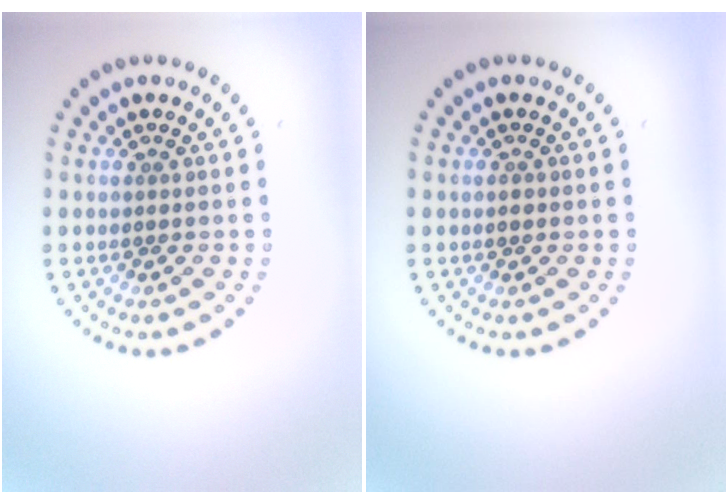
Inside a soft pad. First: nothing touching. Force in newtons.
{"total": 0.9, "press": 0.9, "slide": 0.1}